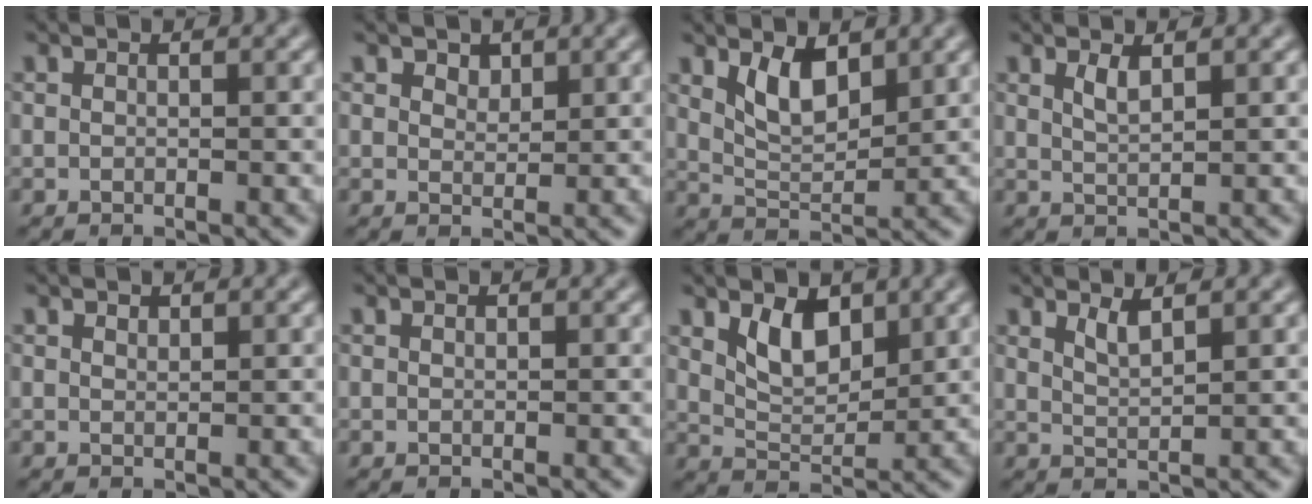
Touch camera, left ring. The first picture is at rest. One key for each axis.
{"total": 1.3, "fx": 0.9, "fy": 0.7, "fz": 0.4, "tx": -0.008, "ty": -0.003, "tz": 0.017}
{"total": 3.7, "fx": 2.0, "fy": 1.6, "fz": 2.7, "tx": -0.054, "ty": -0.007, "tz": 0.041}
{"total": 1.5, "fx": 0.9, "fy": 0.4, "fz": 1.1, "tx": -0.024, "ty": -0.002, "tz": 0.019}
{"total": 0.6, "fx": 0.5, "fy": 0.2, "fz": 0.1, "tx": -0.003, "ty": -0.002, "tz": 0.012}
{"total": 0.0}
{"total": 3.7, "fx": 1.9, "fy": 2.0, "fz": 2.4, "tx": -0.051, "ty": -0.007, "tz": 0.036}
{"total": 1.8, "fx": 1.2, "fy": 0.5, "fz": 1.1, "tx": -0.020, "ty": -0.004, "tz": 0.024}